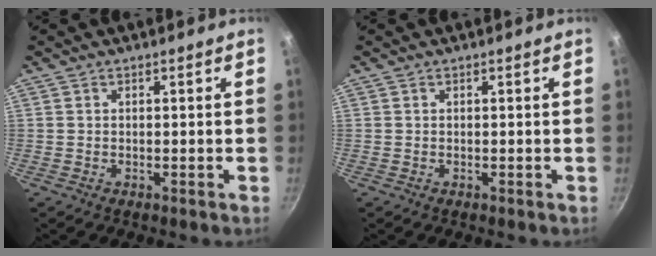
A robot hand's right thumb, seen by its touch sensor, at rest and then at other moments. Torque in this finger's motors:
{"motor_torque": [0.00, 0.00, 0.00, 0.00, 0.00]}